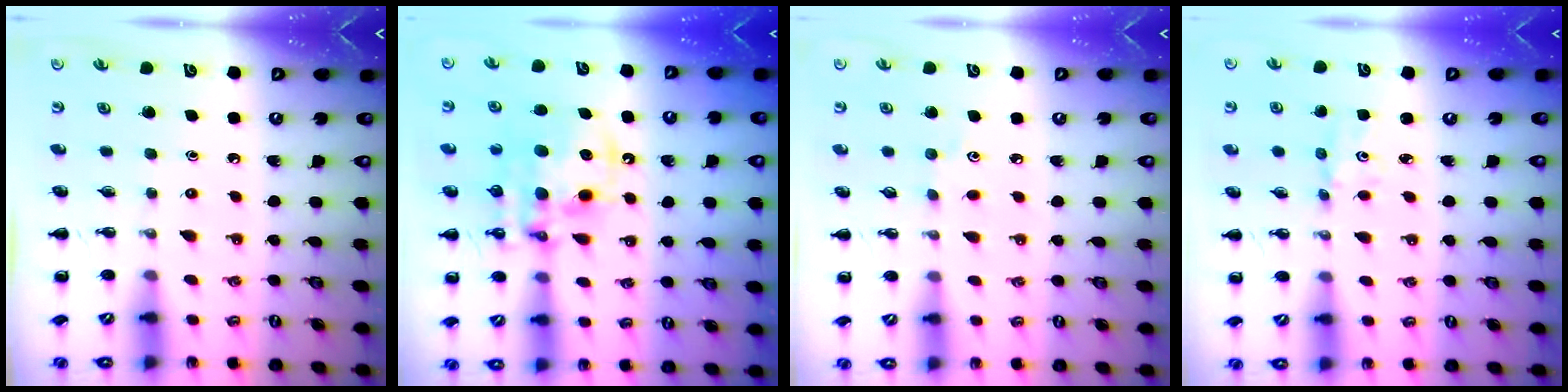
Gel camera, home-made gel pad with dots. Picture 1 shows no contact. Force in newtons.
{"total": 15.2, "press": 14.8, "slide": 3.4}
{"total": 3.2, "press": 3.1, "slide": 1.0}
{"total": 1.9, "press": 1.9, "slide": 0.4}